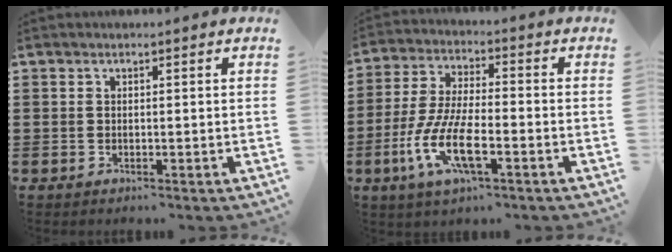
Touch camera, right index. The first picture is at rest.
{"total": 10.1, "force": [-4.3, 3.0, 8.6], "torque": [-0.207, -0.016, -0.086]}